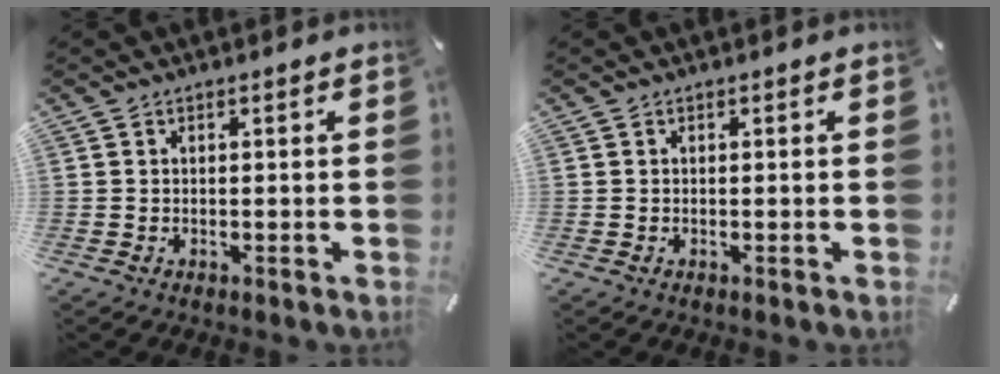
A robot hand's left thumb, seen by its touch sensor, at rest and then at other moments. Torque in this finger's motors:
{"motor_torque": [0.00, 0.00, 0.00, 0.00, 0.00]}